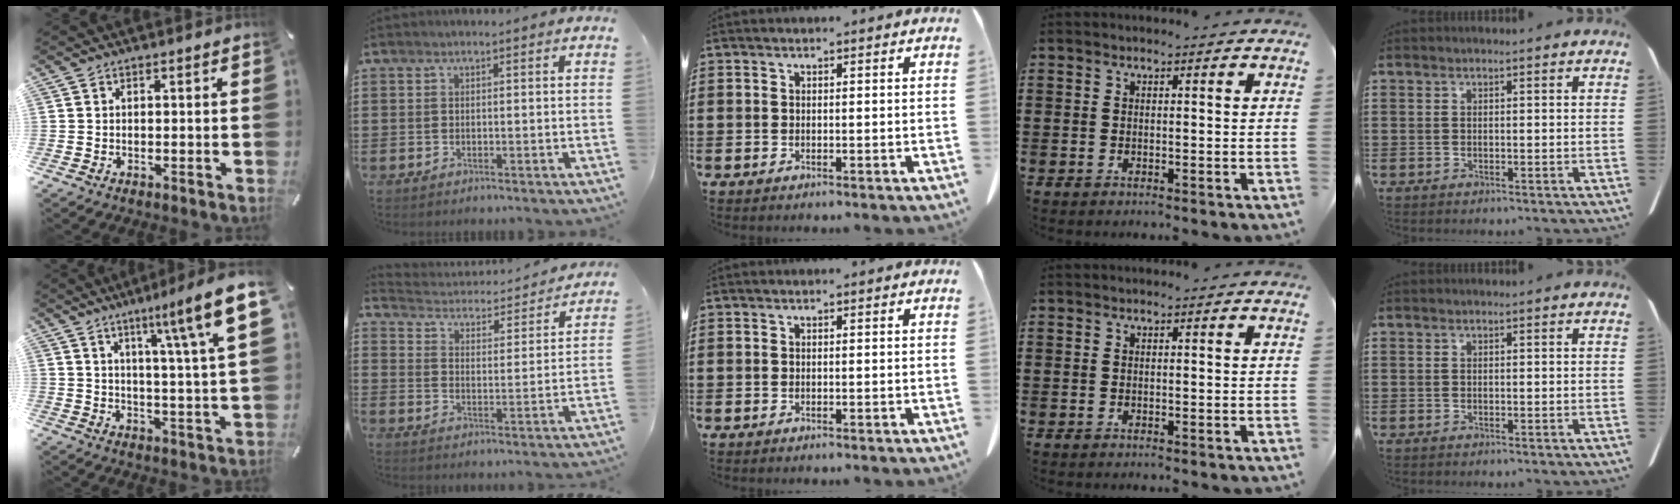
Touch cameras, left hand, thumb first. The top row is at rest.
{"thumb": {"total": 15.7, "force": [7.9, 1.6, 13.4], "torque": [-0.196, -0.044, 0.110]}, "index": {"total": 2.7, "force": [2.6, 0.4, -0.1], "torque": [-0.021, -0.028, 0.035]}}